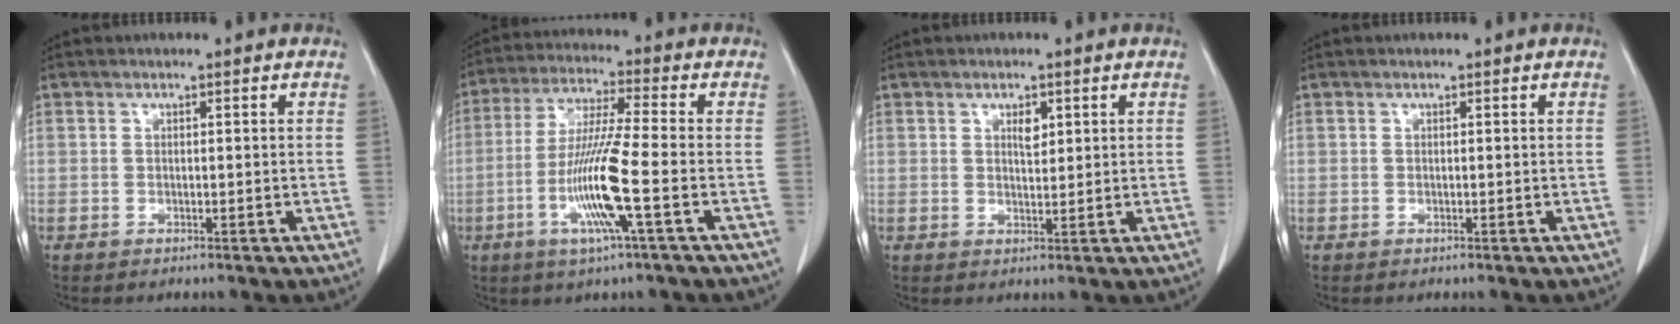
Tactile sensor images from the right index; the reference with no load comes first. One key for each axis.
{"total": 11.4, "fx": -3.4, "fy": -0.6, "fz": 10.8, "tx": -0.219, "ty": -0.013, "tz": -0.071}
{"total": 2.1, "fx": 1.0, "fy": 0.9, "fz": 1.6, "tx": -0.025, "ty": -0.003, "tz": 0.018}
{"total": 0.0}